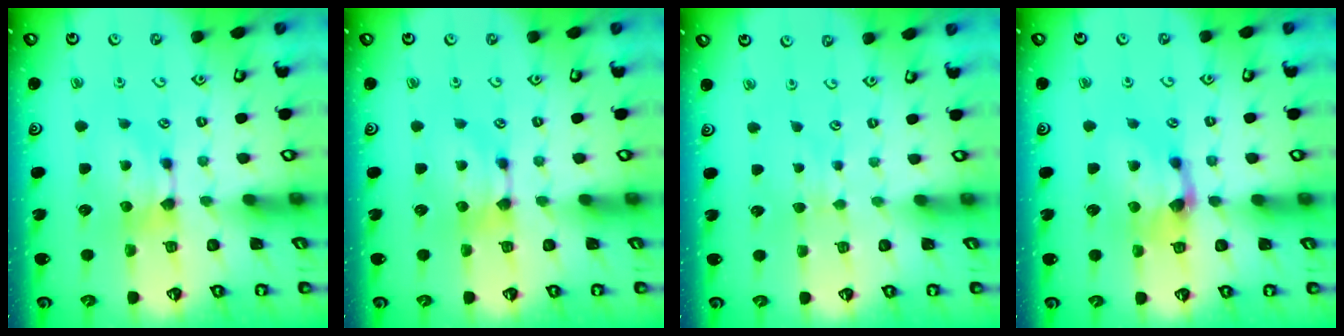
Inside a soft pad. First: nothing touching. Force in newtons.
{"total": 0.0}
{"total": 2.3, "press": 2.2, "slide": 0.3}
{"total": 2.3, "press": 1.4, "slide": 1.8}